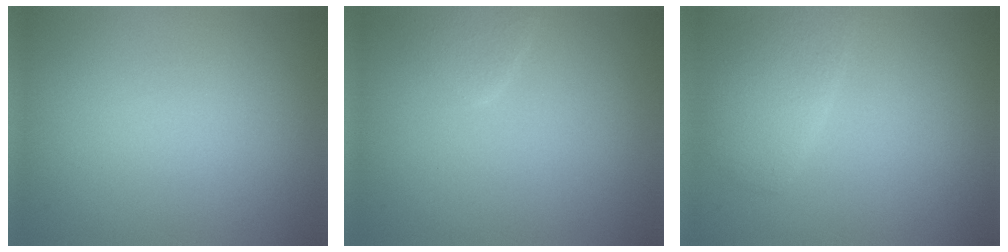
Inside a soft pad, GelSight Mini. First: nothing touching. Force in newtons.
{"total": 1.3, "press": 1.3, "slide": 0.1}
{"total": 2.6, "press": 2.6, "slide": 0.2}